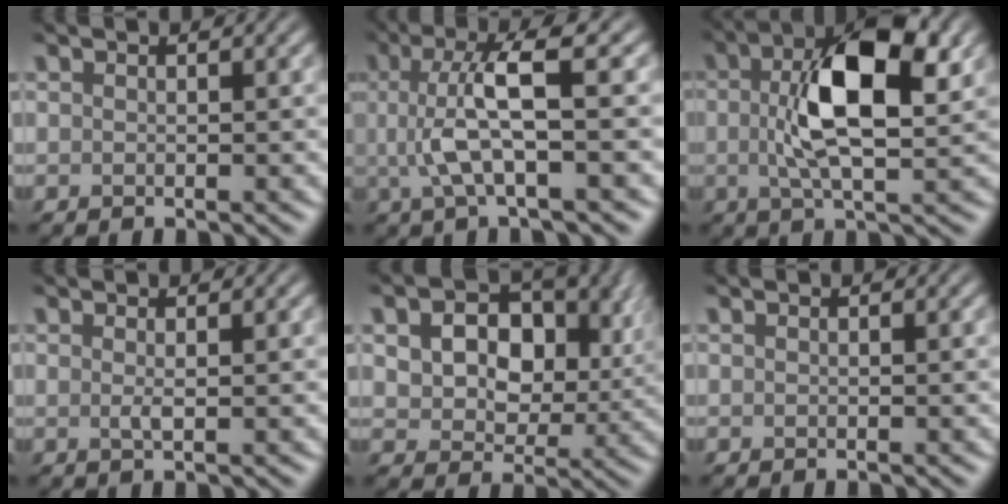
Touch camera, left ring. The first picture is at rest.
{"total": 5.8, "force": [0.3, 1.2, 5.7], "torque": [-0.113, 0.007, 0.003]}
{"total": 8.9, "force": [1.3, 3.5, 8.1], "torque": [-0.142, 0.008, 0.016]}
{"total": 0.9, "force": [0.2, 0.2, 0.9], "torque": [-0.019, -0.002, 0.003]}
{"total": 10.1, "force": [2.8, 7.0, 6.8], "torque": [-0.102, 0.000, 0.044]}
{"total": 0.0}